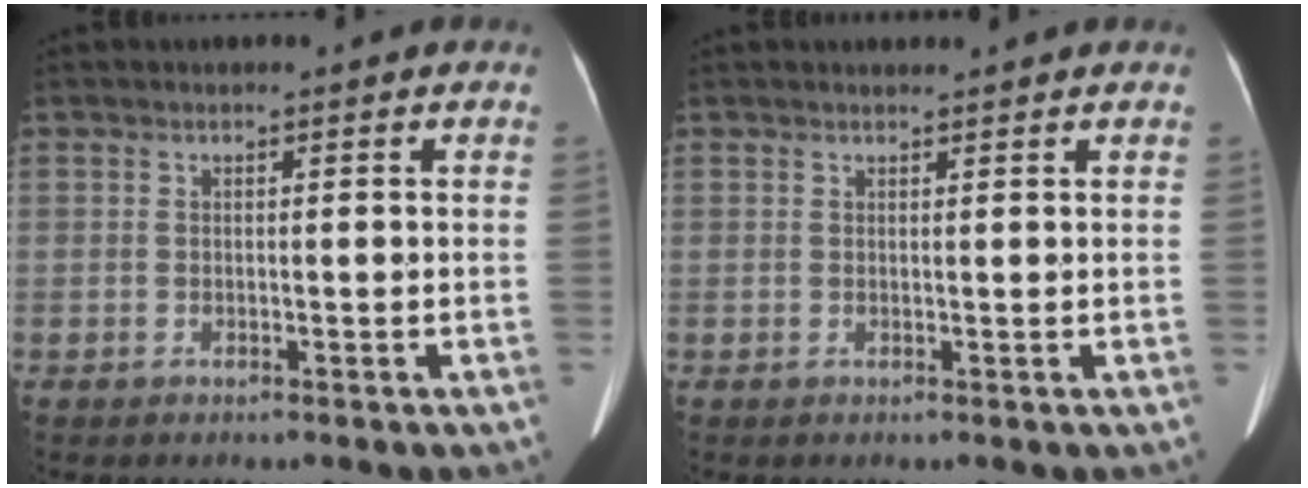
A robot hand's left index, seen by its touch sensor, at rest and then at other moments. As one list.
[{"total": 1.9, "force": [1.8, 0.0, 0.4], "torque": [-0.009, 0.010, 0.027]}]